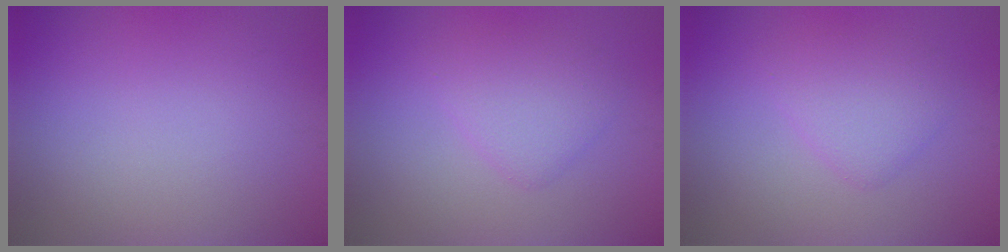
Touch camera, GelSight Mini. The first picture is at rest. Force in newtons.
{"total": 2.7, "press": 2.7, "slide": 0.0}
{"total": 2.7, "press": 2.7, "slide": 0.0}